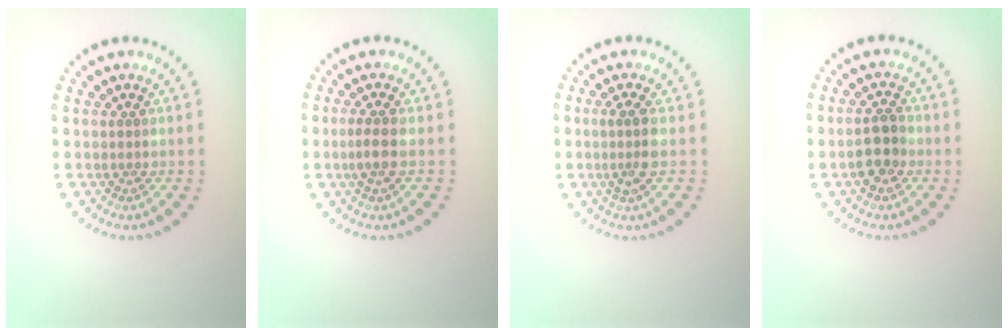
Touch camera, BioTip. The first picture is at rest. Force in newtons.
{"total": 1.7, "press": 1.4, "slide": 0.9}
{"total": 2.2, "press": 1.8, "slide": 1.3}
{"total": 2.8, "press": 2.7, "slide": 0.7}